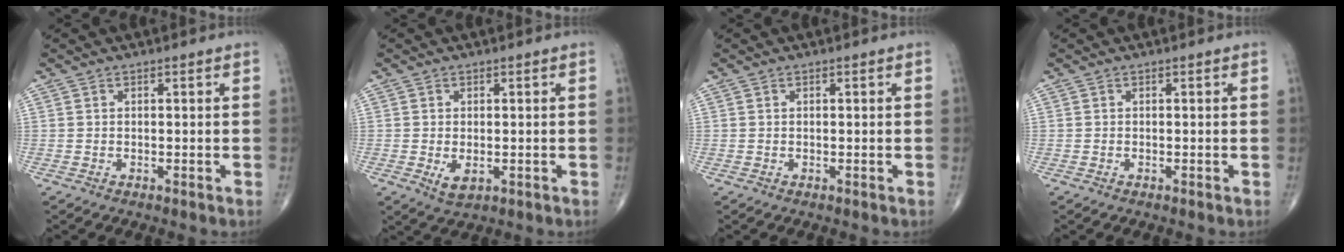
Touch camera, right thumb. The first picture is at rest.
{"total": 3.0, "force": [-0.6, 1.7, 2.4], "torque": [-0.039, -0.007, -0.004]}
{"total": 0.0}
{"total": 0.0}